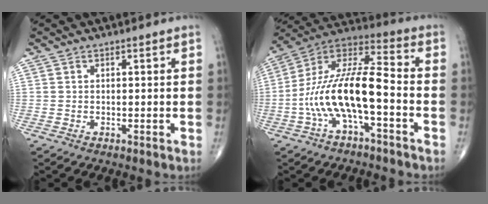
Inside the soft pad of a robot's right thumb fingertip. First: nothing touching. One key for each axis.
{"total": 15.8, "fx": -4.4, "fy": 5.2, "fz": 14.3, "tx": -0.282, "ty": 0.062, "tz": -0.085}